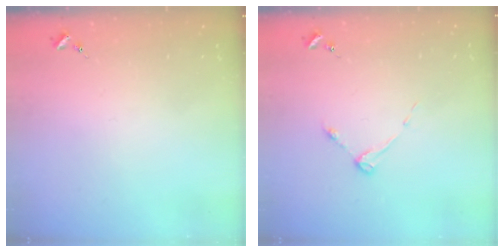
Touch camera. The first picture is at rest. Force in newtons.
{"total": 3.7, "press": 3.7, "slide": 0.5}